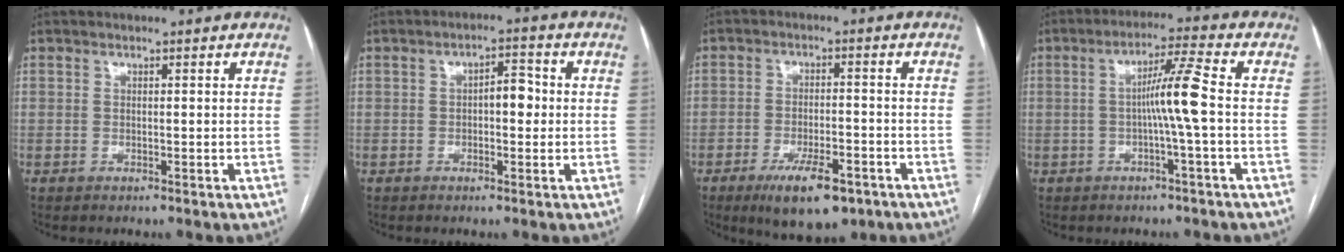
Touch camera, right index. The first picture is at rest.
{"total": 3.8, "force": [-0.1, 1.7, 3.4], "torque": [-0.048, 0.014, -0.002]}
{"total": 9.5, "force": [-5.8, 3.4, 6.8], "torque": [-0.110, -0.008, -0.085]}
{"total": 6.7, "force": [-0.7, -1.1, 6.6], "torque": [-0.115, 0.011, -0.013]}